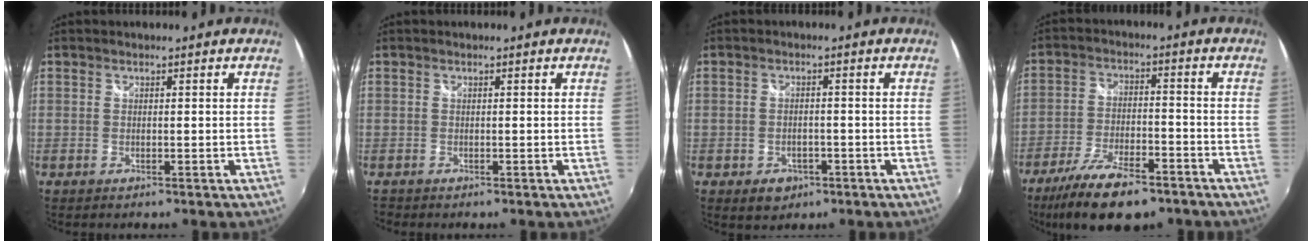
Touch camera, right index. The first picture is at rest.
{"total": 0.9, "force": [-0.6, 0.7, -0.1], "torque": [-0.003, 0.001, -0.012]}
{"total": 4.5, "force": [-2.2, 3.4, 2.1], "torque": [-0.047, -0.002, -0.023]}
{"total": 15.1, "force": [-11.1, 5.1, 9.0], "torque": [-0.192, -0.032, -0.185]}